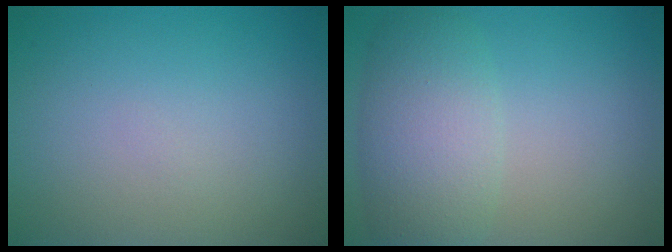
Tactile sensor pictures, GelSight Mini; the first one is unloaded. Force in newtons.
{"total": 5.2, "press": 5.2, "slide": 0.5}